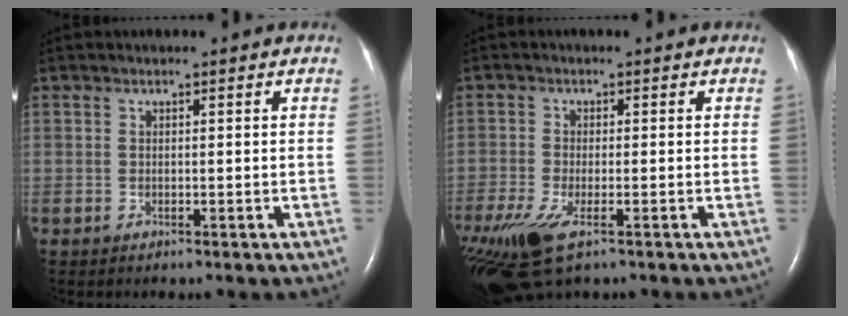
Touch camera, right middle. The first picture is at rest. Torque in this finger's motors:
{"motor_torque": [1.22, -0.92, 0.26, 0.16]}